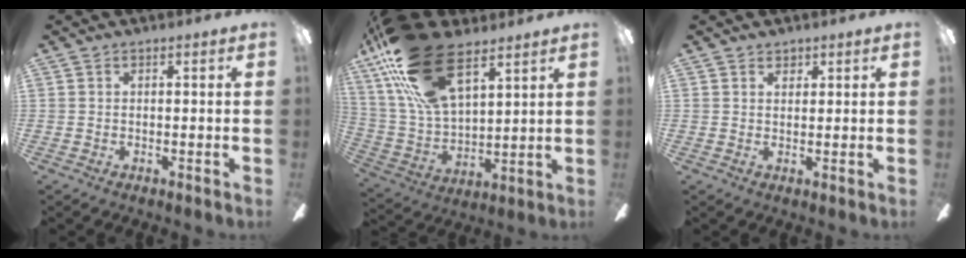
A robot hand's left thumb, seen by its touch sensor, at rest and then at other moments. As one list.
[{"total": 24.0, "force": [14.3, 11.1, 15.7], "torque": [-0.329, -0.059, 0.255]}, {"total": 1.8, "force": [1.4, 1.0, 0.4], "torque": [0.000, -0.001, 0.025]}]